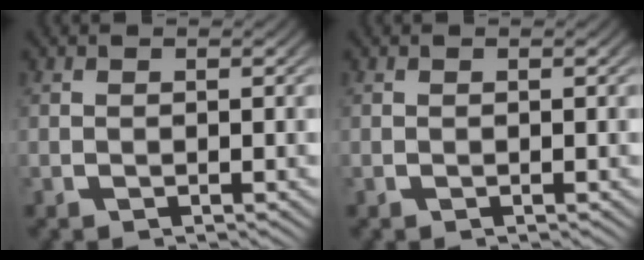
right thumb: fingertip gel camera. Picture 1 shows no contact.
{"total": 0.0}